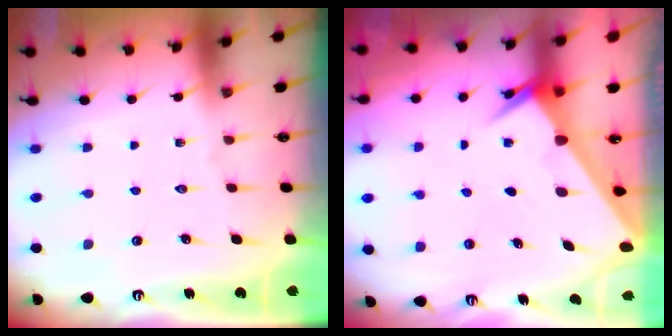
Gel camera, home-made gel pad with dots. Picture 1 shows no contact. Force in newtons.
{"total": 2.6, "press": 2.6, "slide": 0.2}